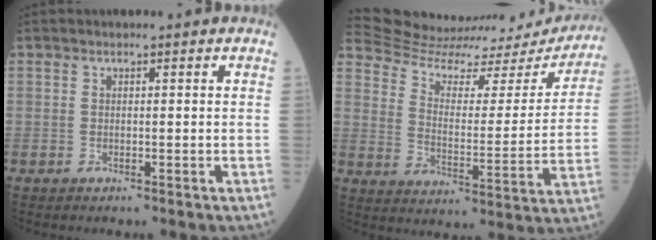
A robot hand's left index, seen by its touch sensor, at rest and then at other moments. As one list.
[{"total": 23.9, "force": [23.2, 3.9, 3.8], "torque": [-0.066, -0.069, 0.308]}]